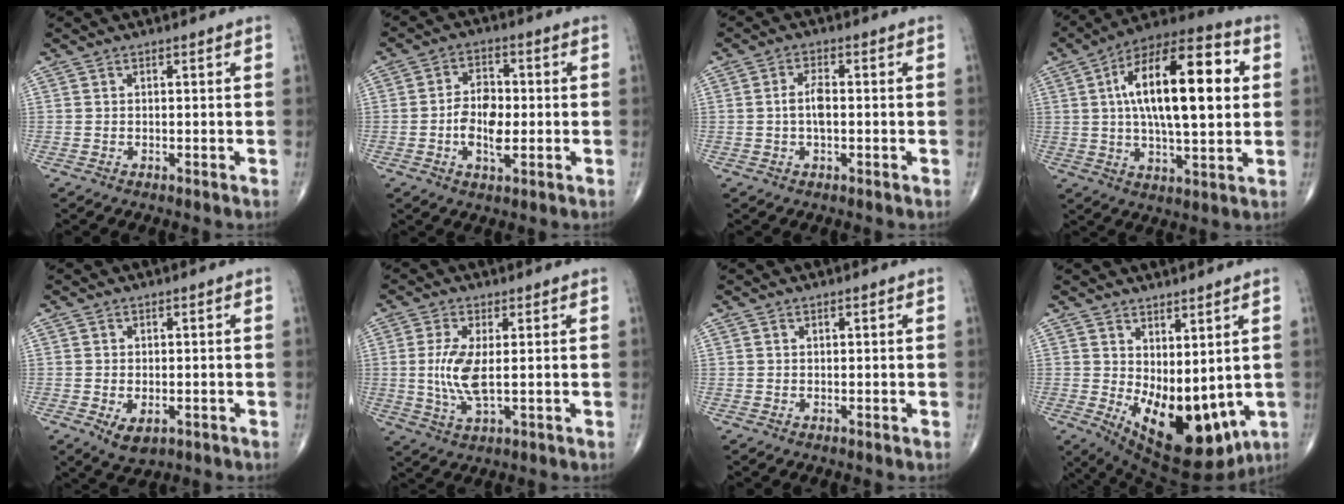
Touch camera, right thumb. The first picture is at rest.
{"total": 7.7, "force": [-1.0, 4.1, 6.5], "torque": [-0.108, 0.007, -0.020]}
{"total": 3.7, "force": [-0.2, 1.6, 3.4], "torque": [-0.069, 0.007, -0.006]}
{"total": 22.6, "force": [4.1, 8.7, 20.5], "torque": [-0.324, 0.015, 0.057]}
{"total": 4.2, "force": [-1.4, 2.5, 3.1], "torque": [-0.048, -0.004, -0.013]}
{"total": 7.3, "force": [0.3, 2.4, 6.9], "torque": [-0.157, -0.011, 0.008]}
{"total": 0.0}
{"total": 16.1, "force": [-1.1, 8.2, 13.8], "torque": [-0.191, -0.029, 0.017]}